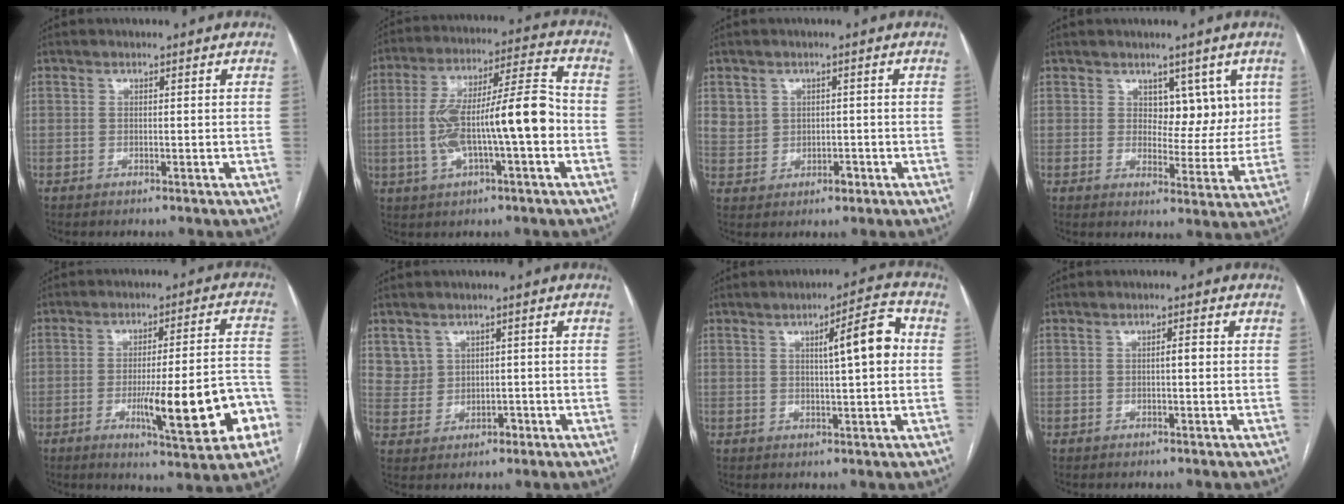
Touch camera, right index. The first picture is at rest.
{"total": 14.8, "force": [-2.2, 2.2, 14.5], "torque": [-0.259, 0.029, -0.032]}
{"total": 3.7, "force": [0.4, 3.4, 1.3], "torque": [-0.015, 0.009, 0.017]}
{"total": 6.3, "force": [2.9, 3.8, 4.0], "torque": [-0.035, 0.005, 0.045]}
{"total": 16.1, "force": [-5.7, 1.9, 14.9], "torque": [-0.196, 0.007, -0.072]}
{"total": 4.0, "force": [0.8, 3.9, 0.6], "torque": [-0.003, 0.009, 0.026]}
{"total": 7.7, "force": [1.5, 0.9, 7.5], "torque": [-0.107, 0.019, 0.020]}
{"total": 1.2, "force": [-0.1, 0.2, 1.2], "torque": [-0.017, 0.004, 0.000]}